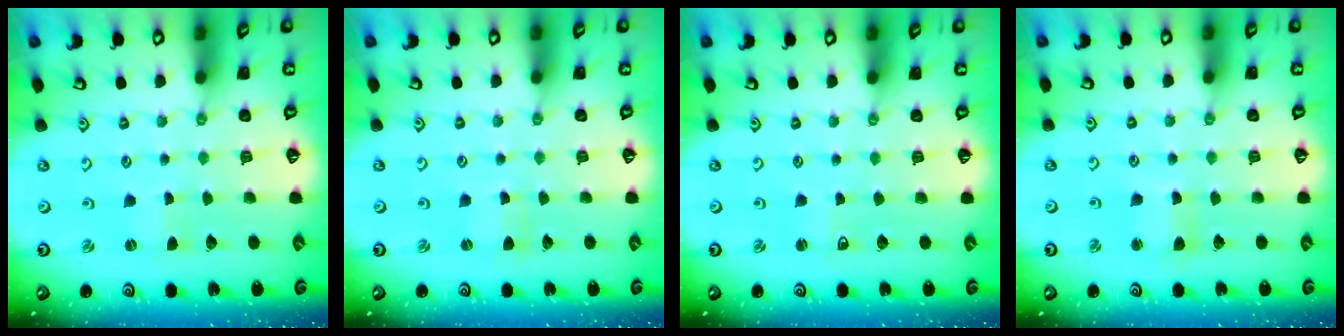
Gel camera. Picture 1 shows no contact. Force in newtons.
{"total": 0.6, "press": 0.6, "slide": 0.1}
{"total": 2.1, "press": 2.0, "slide": 0.4}
{"total": 2.9, "press": 2.9, "slide": 0.3}